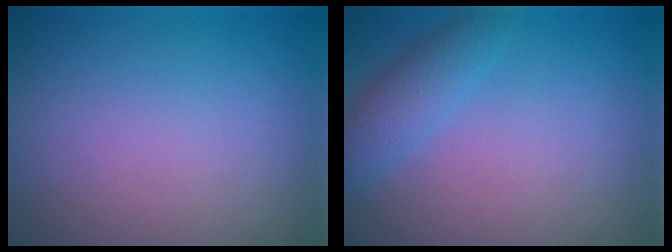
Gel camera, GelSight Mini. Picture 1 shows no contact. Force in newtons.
{"total": 2.7, "press": 2.7, "slide": 0.1}